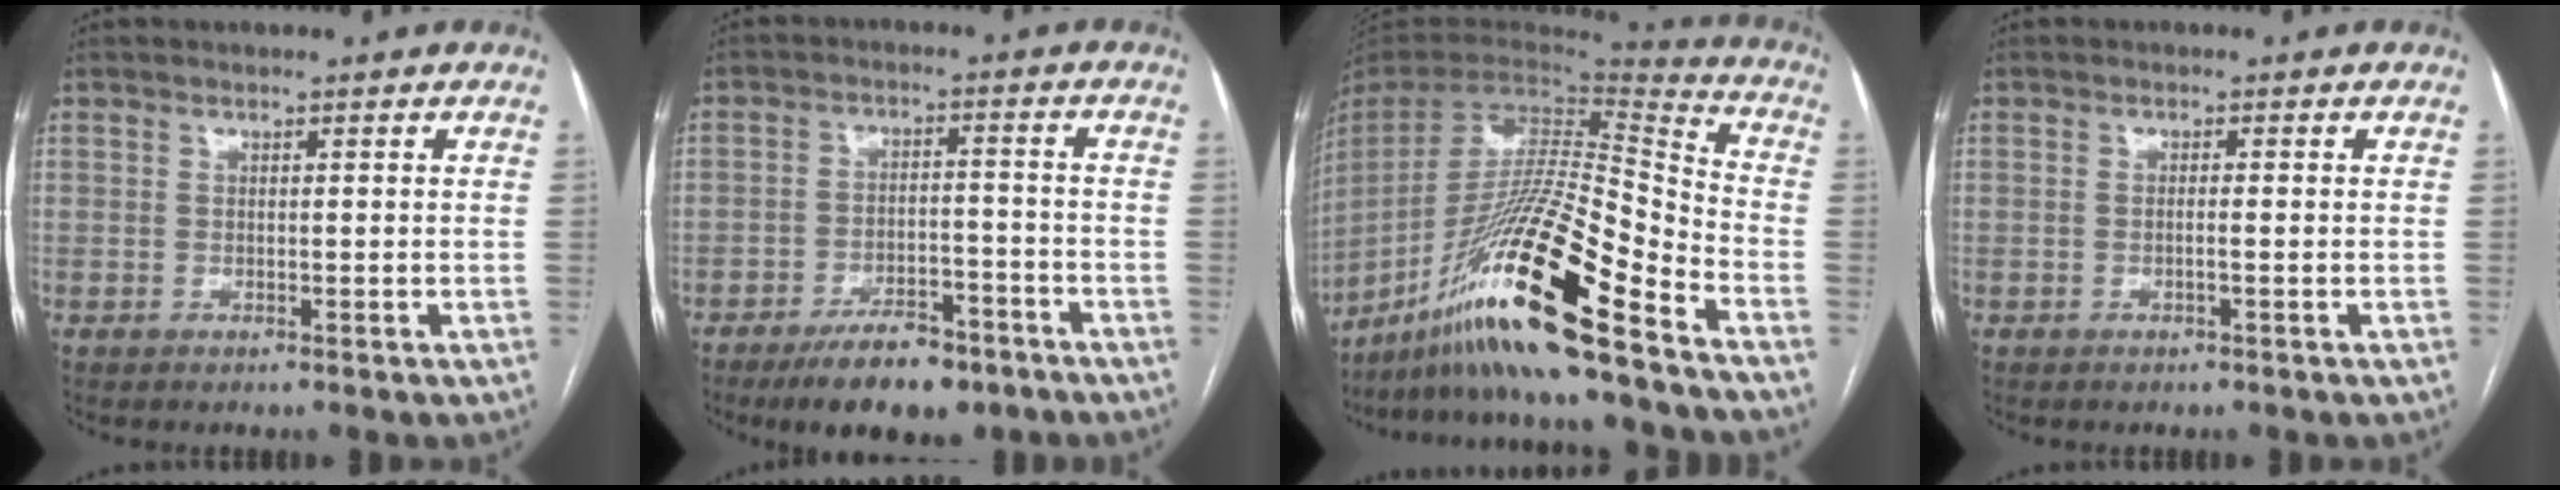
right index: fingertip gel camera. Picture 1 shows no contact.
{"total": 9.8, "force": [-7.1, 3.8, 5.6], "torque": [-0.086, 0.000, -0.115]}
{"total": 24.5, "force": [-16.8, 0.6, 17.8], "torque": [-0.342, -0.028, -0.310]}
{"total": 1.0, "force": [-0.3, -0.1, 0.9], "torque": [-0.015, 0.002, -0.006]}